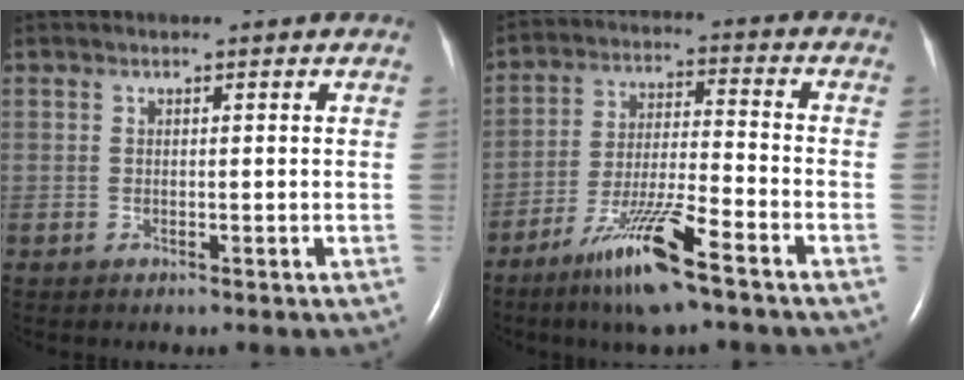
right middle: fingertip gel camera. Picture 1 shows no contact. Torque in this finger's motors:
{"motor_torque": [1.32, -0.82, 0.29, 0.18]}